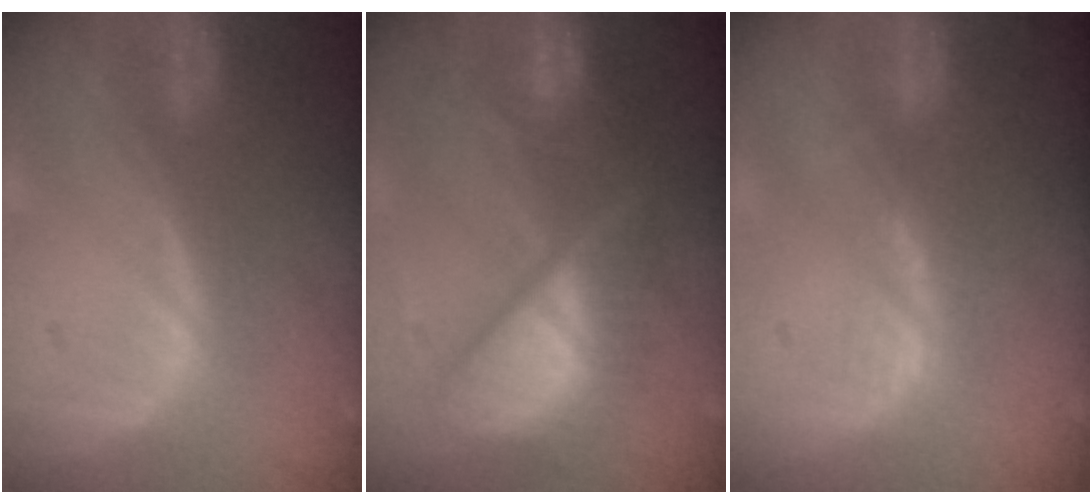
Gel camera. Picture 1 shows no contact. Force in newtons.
{"total": 10.4, "press": 10.3, "slide": 1.3}
{"total": 2.3, "press": 1.8, "slide": 1.5}